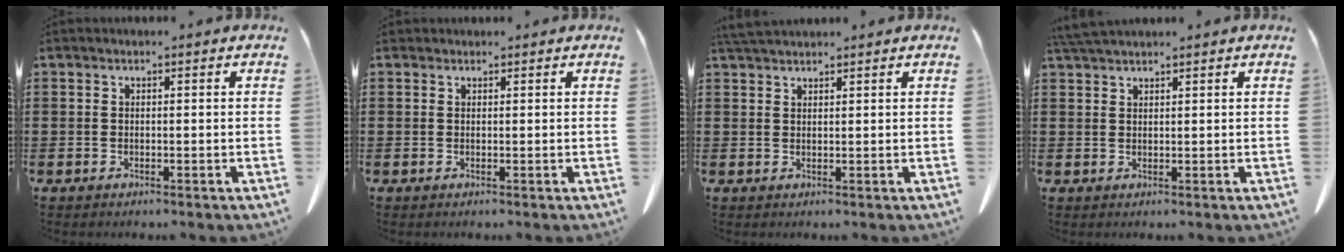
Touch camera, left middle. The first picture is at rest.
{"total": 0.6, "force": [0.5, 0.3, 0.1], "torque": [-0.002, 0.004, 0.009]}
{"total": 2.6, "force": [2.4, 0.3, 0.9], "torque": [-0.023, 0.000, 0.046]}
{"total": 2.7, "force": [2.5, 0.2, 1.1], "torque": [-0.028, 0.000, 0.048]}